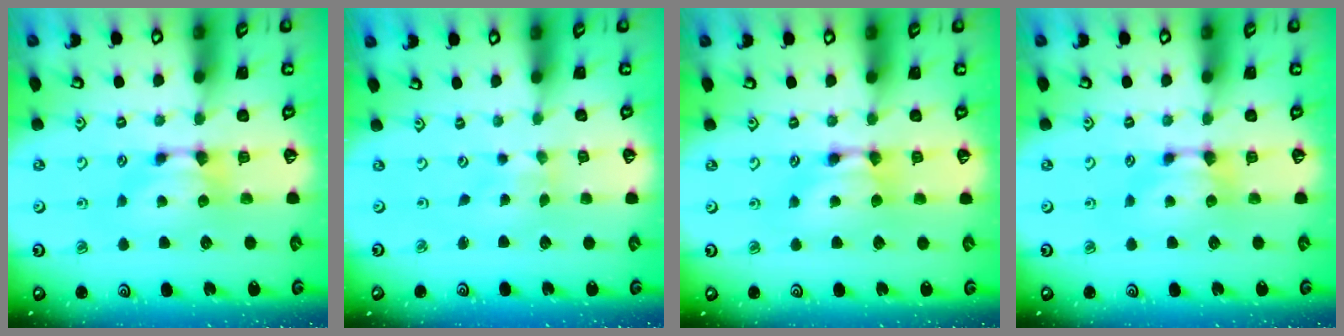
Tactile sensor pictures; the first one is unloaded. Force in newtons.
{"total": 3.7, "press": 3.7, "slide": 0.7}
{"total": 1.6, "press": 1.6, "slide": 0.1}
{"total": 0.0}